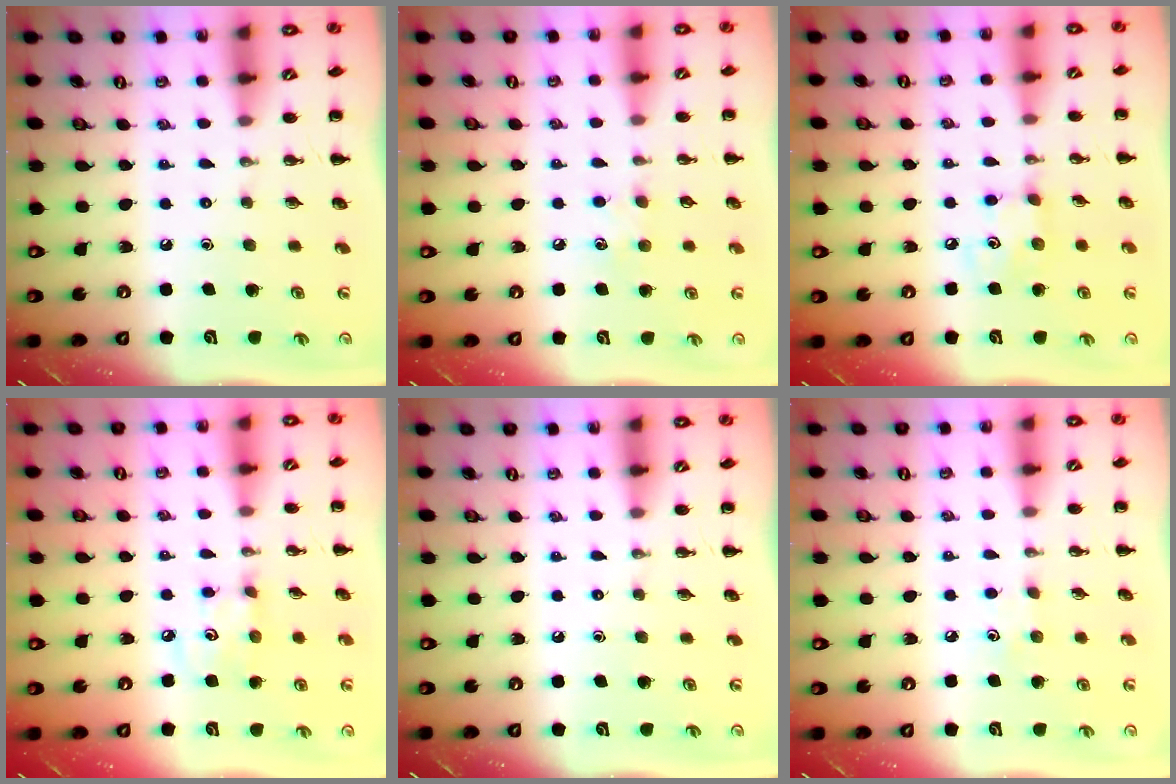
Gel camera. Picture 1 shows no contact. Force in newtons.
{"total": 6.1, "press": 5.9, "slide": 1.5}
{"total": 4.3, "press": 4.2, "slide": 0.7}
{"total": 3.8, "press": 3.7, "slide": 0.7}
{"total": 0.0}
{"total": 3.7, "press": 3.5, "slide": 1.2}